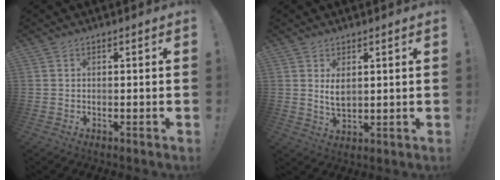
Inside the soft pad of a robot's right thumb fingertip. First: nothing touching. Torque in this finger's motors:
{"motor_torque": [-0.30, 0.17, 0.11, 0.39, 0.02]}